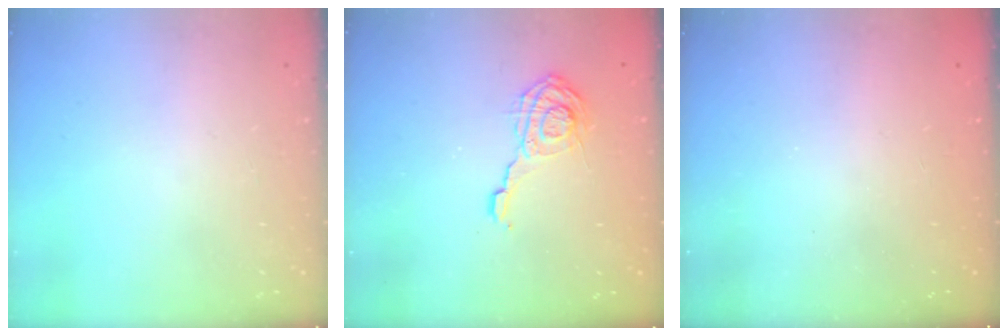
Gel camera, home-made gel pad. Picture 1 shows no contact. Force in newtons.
{"total": 9.9, "press": 9.9, "slide": 0.5}
{"total": 2.3, "press": 2.2, "slide": 0.8}